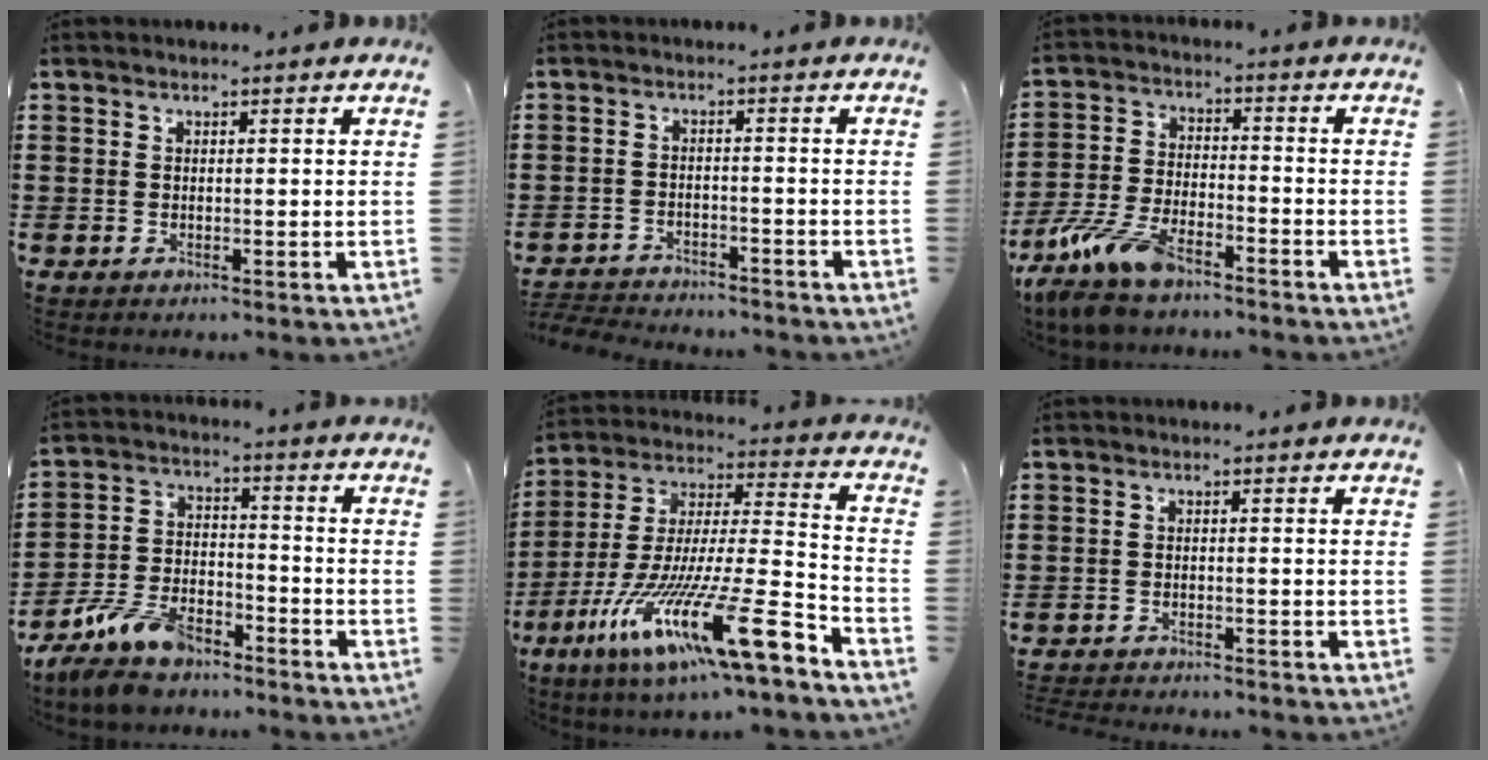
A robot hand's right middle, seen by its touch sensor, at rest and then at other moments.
{"total": 3.3, "force": [-3.3, 0.4, 0.0], "torque": [-0.013, -0.003, -0.074]}
{"total": 9.3, "force": [-7.5, 2.8, 4.7], "torque": [-0.114, 0.004, -0.147]}
{"total": 9.4, "force": [-8.0, 3.1, 3.8], "torque": [-0.088, 0.014, -0.158]}
{"total": 18.6, "force": [-12.0, 1.8, 14.1], "torque": [-0.267, 0.014, -0.212]}
{"total": 2.0, "force": [-2.0, 0.1, 0.0], "torque": [-0.005, 0.000, -0.044]}